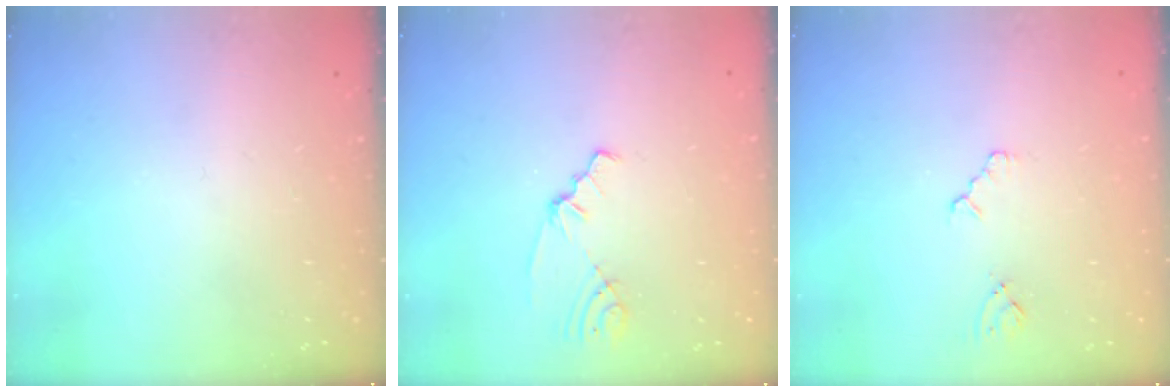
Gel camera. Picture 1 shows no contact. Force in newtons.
{"total": 2.1, "press": 2.1, "slide": 0.3}
{"total": 2.2, "press": 2.2, "slide": 0.4}